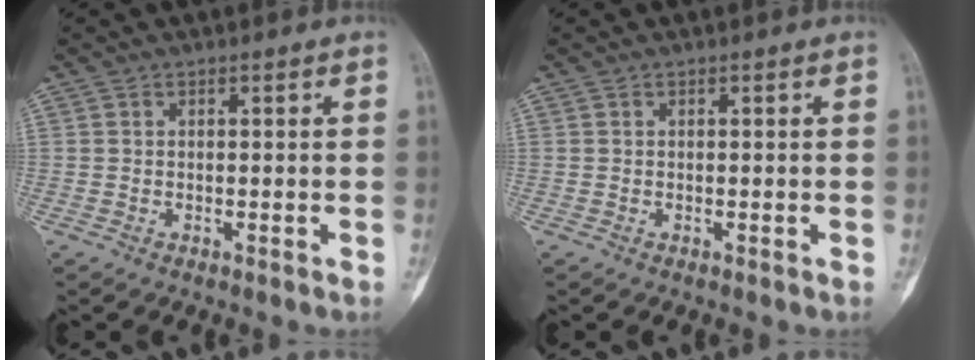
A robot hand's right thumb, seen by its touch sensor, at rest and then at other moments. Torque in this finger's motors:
{"motor_torque": [2.16, 2.18, 0.00, 0.00, 0.02]}